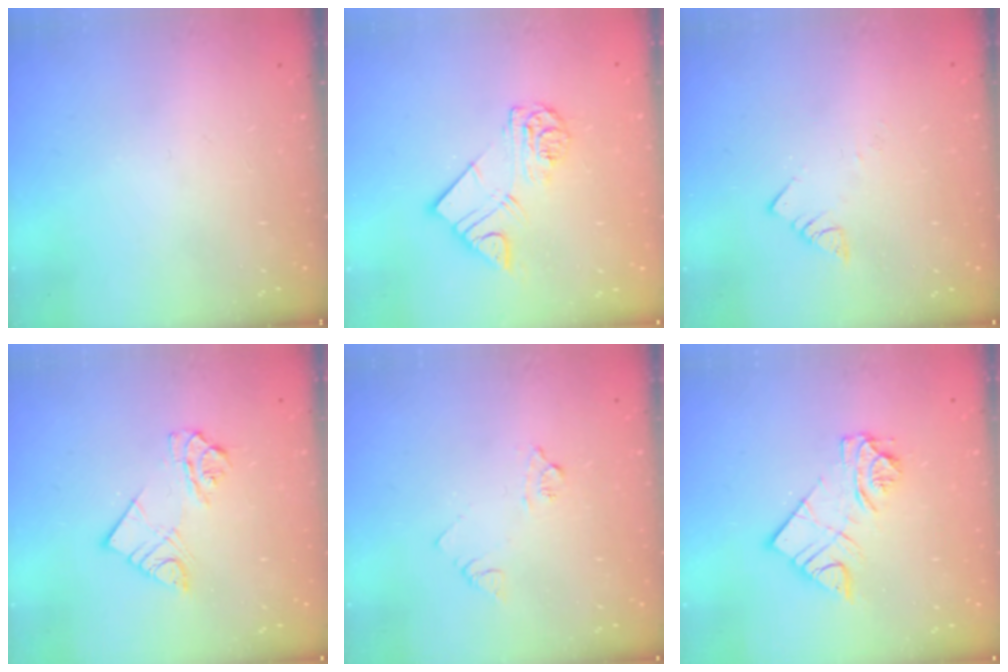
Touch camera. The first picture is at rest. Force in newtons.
{"total": 11.1, "press": 11.0, "slide": 1.2}
{"total": 3.3, "press": 3.3, "slide": 0.3}
{"total": 8.2, "press": 8.2, "slide": 0.3}
{"total": 5.3, "press": 5.2, "slide": 0.5}
{"total": 10.9, "press": 10.9, "slide": 0.8}